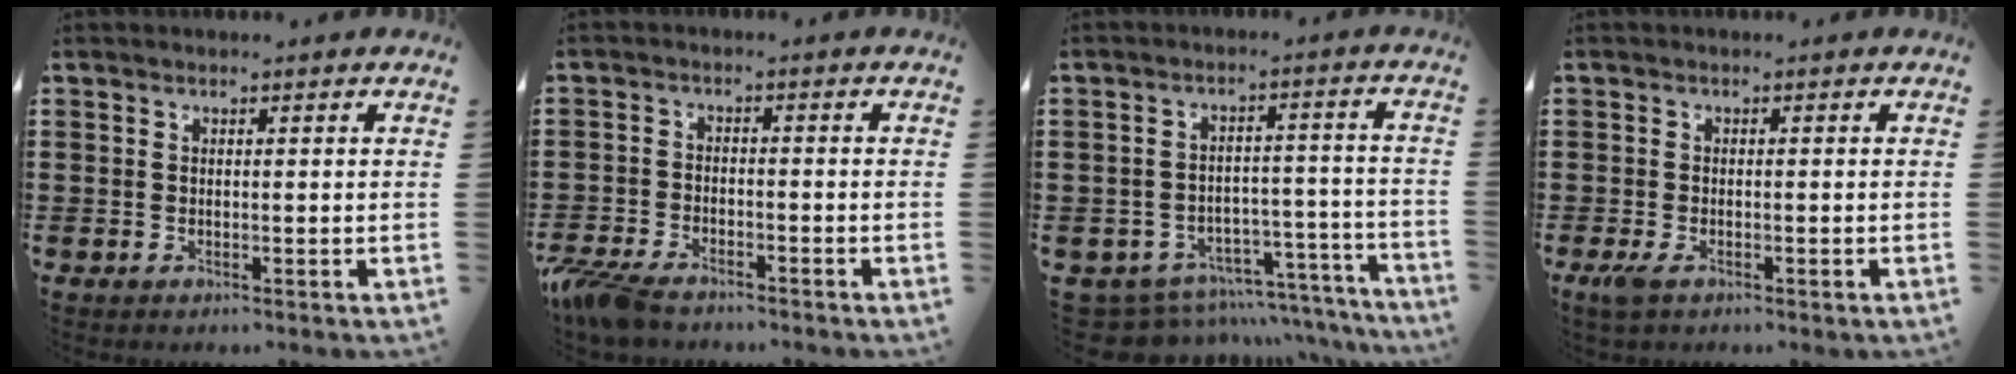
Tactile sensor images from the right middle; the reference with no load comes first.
{"total": 4.8, "force": [-4.1, 1.3, 2.2], "torque": [-0.064, -0.006, -0.085]}
{"total": 6.8, "force": [-6.3, 2.2, 1.5], "torque": [-0.035, 0.019, -0.120]}
{"total": 1.8, "force": [-0.7, 0.7, 1.5], "torque": [-0.044, -0.008, -0.017]}